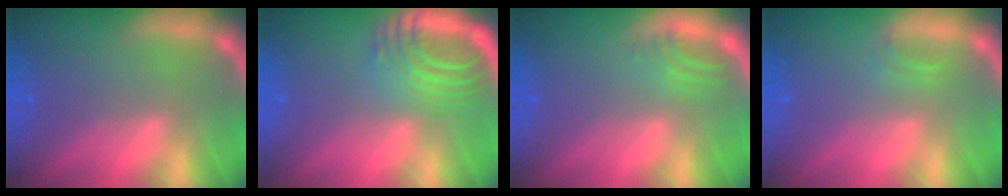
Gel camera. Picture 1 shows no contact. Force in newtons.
{"total": 7.1}
{"total": 2.0}
{"total": 0.9}